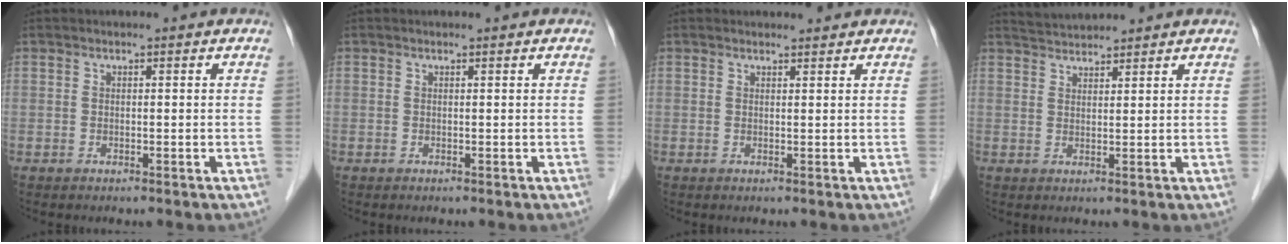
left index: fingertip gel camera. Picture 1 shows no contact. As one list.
[{"total": 0.0}, {"total": 1.8, "force": [1.7, 0.4, 0.1], "torque": [-0.009, 0.004, 0.024]}, {"total": 3.6, "force": [3.6, 0.1, 0.2], "torque": [-0.012, 0.026, 0.069]}]